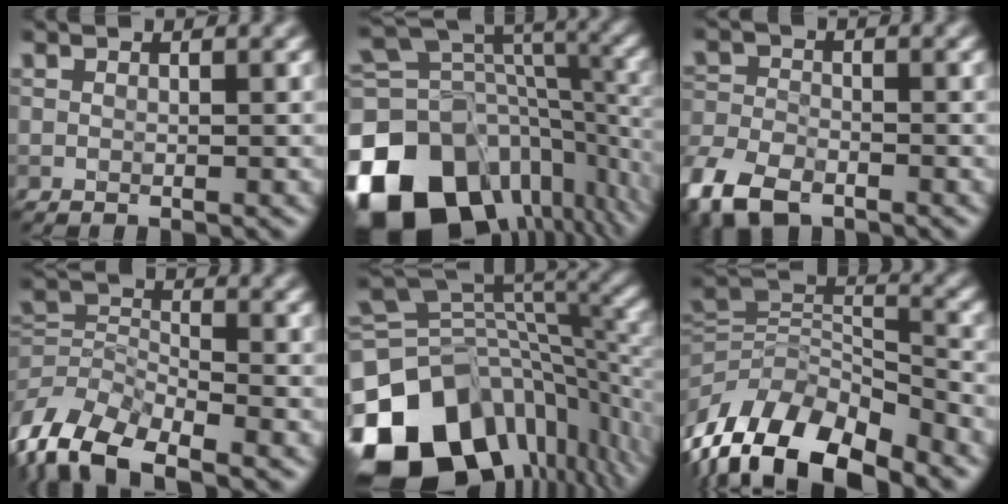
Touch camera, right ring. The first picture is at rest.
{"total": 16.0, "force": [-7.5, 11.2, 8.6], "torque": [-0.201, -0.016, -0.119]}
{"total": 6.8, "force": [-4.7, 3.5, 3.6], "torque": [-0.085, -0.018, -0.099]}
{"total": 7.5, "force": [-4.9, 3.6, 4.3], "torque": [-0.084, -0.007, -0.102]}
{"total": 16.7, "force": [-7.2, 10.9, 10.4], "torque": [-0.223, -0.021, -0.112]}
{"total": 12.1, "force": [-7.7, 5.9, 7.3], "torque": [-0.138, 0.002, -0.135]}